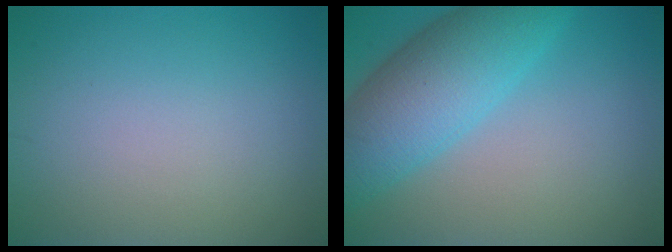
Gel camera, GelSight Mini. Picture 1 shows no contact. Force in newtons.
{"total": 7.9, "press": 7.9, "slide": 0.2}